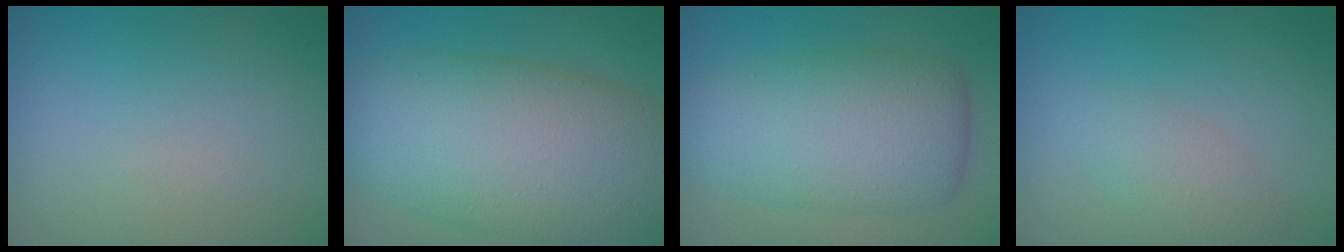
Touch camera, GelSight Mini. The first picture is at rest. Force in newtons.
{"total": 13.7, "press": 13.7, "slide": 0.3}
{"total": 8.5, "press": 8.5, "slide": 0.1}
{"total": 2.2, "press": 2.2, "slide": 0.1}